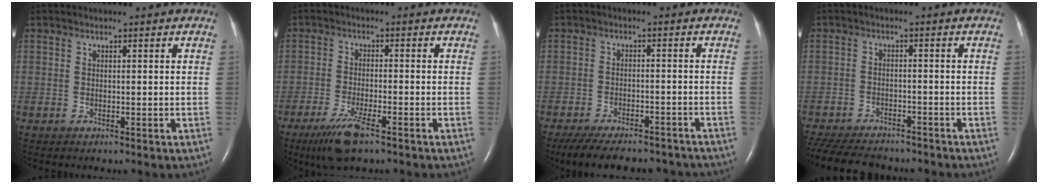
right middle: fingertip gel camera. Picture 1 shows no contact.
{"total": 6.5, "force": [-4.3, 1.0, 4.8], "torque": [-0.102, -0.016, -0.075]}
{"total": 16.6, "force": [-14.4, 4.9, 6.5], "torque": [-0.137, -0.012, -0.190]}
{"total": 15.0, "force": [-13.0, 4.6, 6.0], "torque": [-0.152, -0.020, -0.184]}